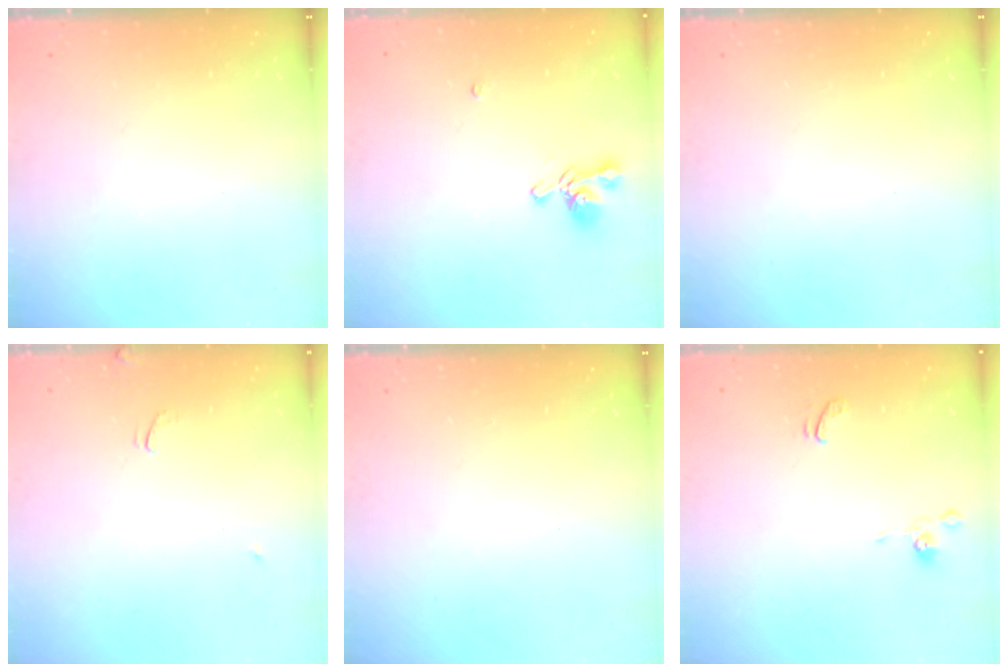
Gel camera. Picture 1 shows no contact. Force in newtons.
{"total": 0.9, "press": 0.0, "slide": 0.9}
{"total": 0.0}
{"total": 0.7, "press": 0.6, "slide": 0.4}
{"total": 0.0}
{"total": 1.7, "press": 1.6, "slide": 0.3}